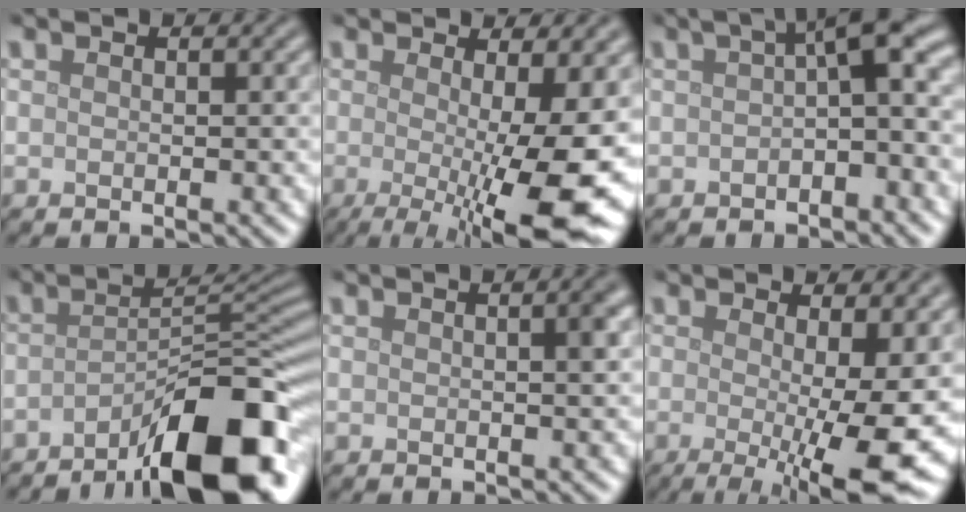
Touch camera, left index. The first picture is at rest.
{"total": 13.3, "force": [-1.9, 3.4, 12.8], "torque": [-0.156, -0.011, -0.022]}
{"total": 5.5, "force": [0.6, 1.3, 5.3], "torque": [-0.060, 0.019, -0.001]}
{"total": 11.5, "force": [-6.6, 3.0, 9.0], "torque": [-0.124, 0.008, -0.108]}
{"total": 2.0, "force": [0.4, 0.5, 1.9], "torque": [-0.020, 0.009, 0.003]}
{"total": 11.0, "force": [-1.4, 2.7, 10.6], "torque": [-0.136, -0.012, -0.016]}